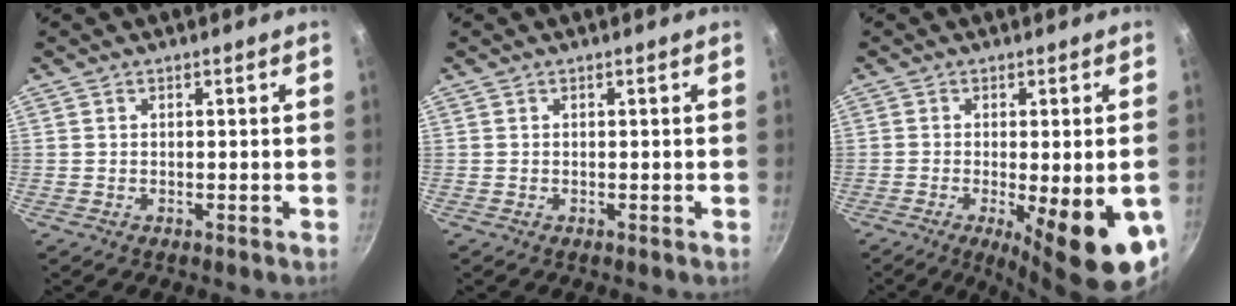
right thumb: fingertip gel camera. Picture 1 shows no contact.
{"total": 0.0}
{"total": 15.9, "force": [-4.9, 4.2, 14.5], "torque": [-0.181, -0.010, -0.057]}